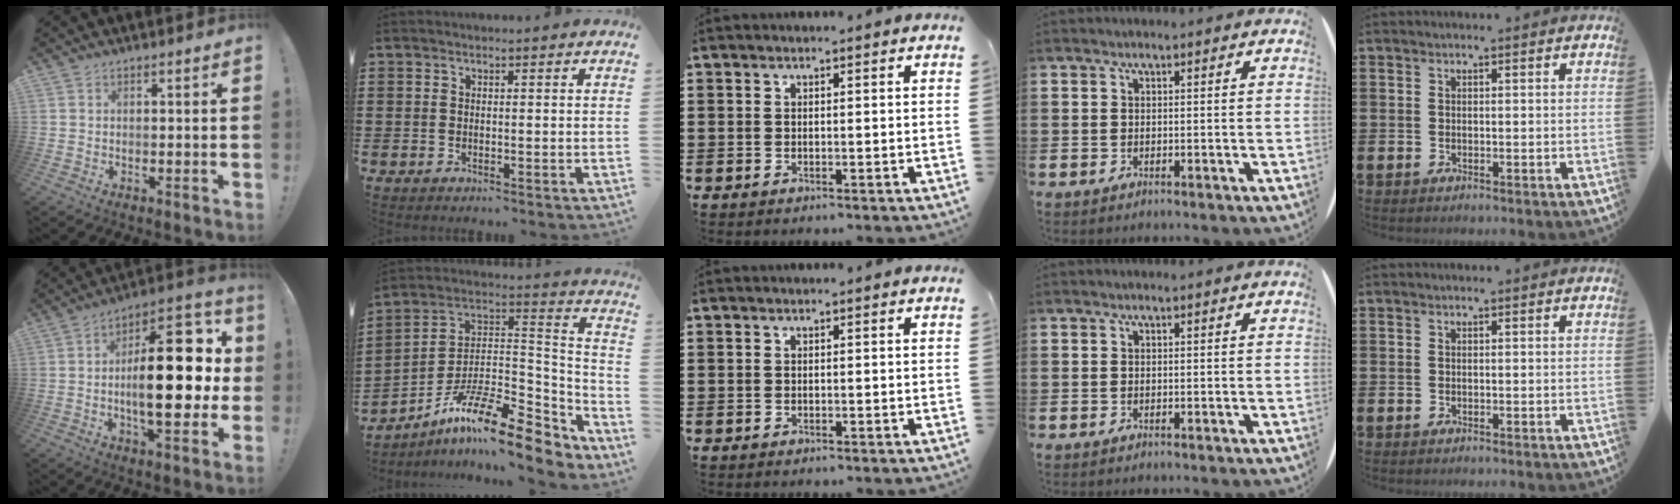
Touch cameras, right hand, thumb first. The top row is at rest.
{"thumb": {"total": 24.8, "force": [-0.6, 10.1, 22.6], "torque": [-0.354, 0.003, -0.012]}, "index": {"total": 15.1, "force": [-10.4, 3.7, 10.3], "torque": [-0.183, 0.024, -0.183]}}